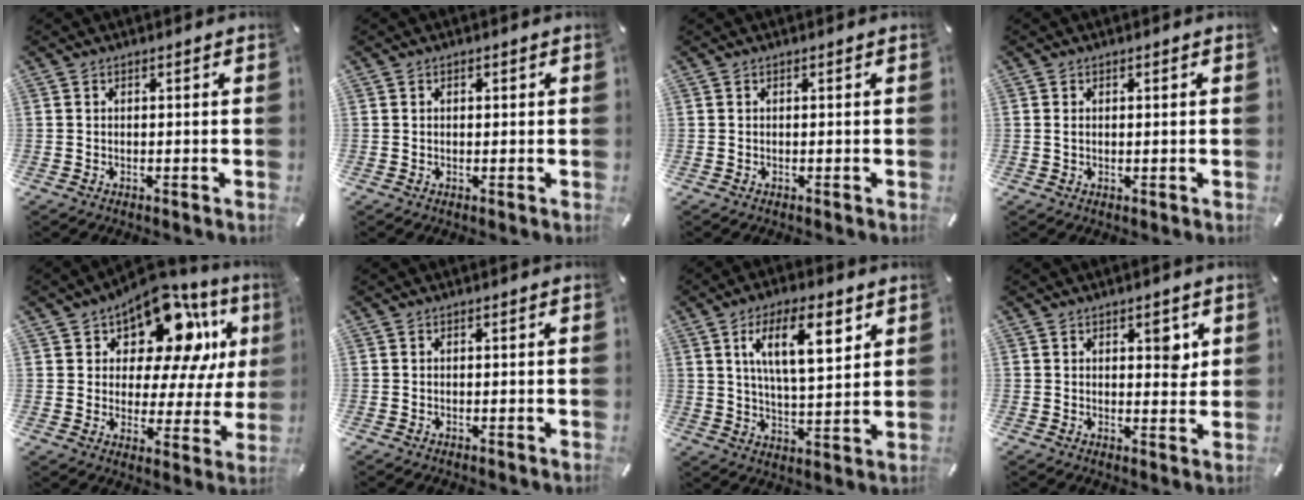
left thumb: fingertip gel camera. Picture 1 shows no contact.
{"total": 0.9, "force": [0.1, 0.7, 0.5], "torque": [-0.010, 0.007, 0.001]}
{"total": 0.0}
{"total": 1.3, "force": [0.2, 0.7, 1.1], "torque": [-0.022, 0.003, 0.002]}
{"total": 15.3, "force": [9.8, 7.9, 8.7], "torque": [-0.139, -0.072, 0.168]}
{"total": 0.0}
{"total": 14.2, "force": [6.3, 5.8, 11.4], "torque": [-0.182, -0.008, 0.104]}
{"total": 4.3, "force": [1.7, 2.4, 3.1], "torque": [-0.026, -0.011, 0.020]}